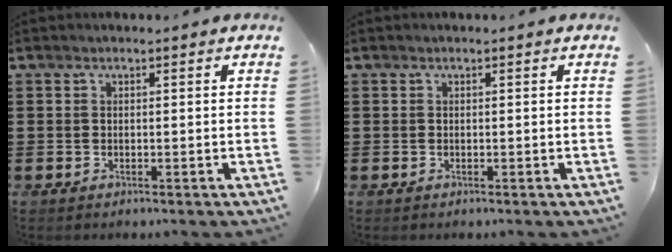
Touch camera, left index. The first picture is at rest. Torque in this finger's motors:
{"motor_torque": [0.00, 0.00, 0.00, 0.00]}